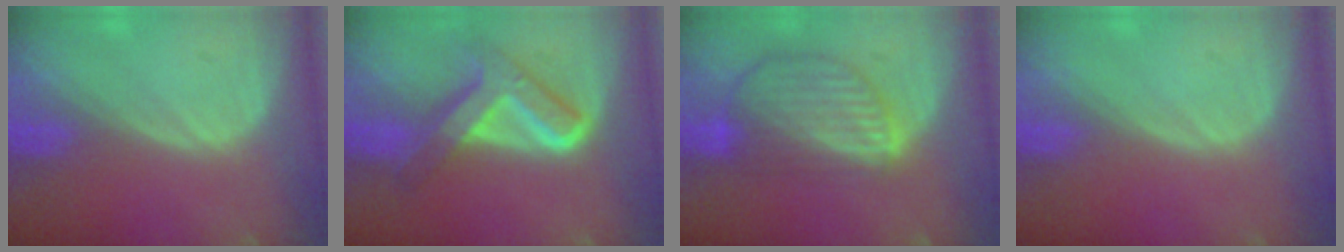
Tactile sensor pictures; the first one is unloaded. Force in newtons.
{"total": 8.0, "press": 8.0, "slide": 0.7}
{"total": 9.1, "press": 7.8, "slide": 4.7}
{"total": 0.0}